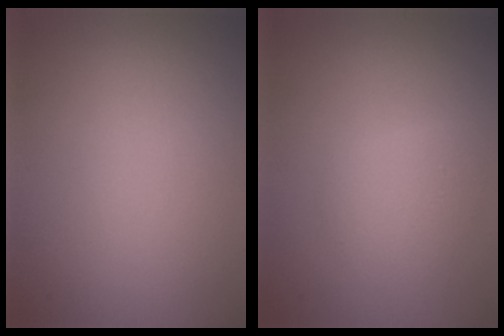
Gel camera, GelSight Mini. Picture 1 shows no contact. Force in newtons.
{"total": 1.9, "press": 1.9, "slide": 0.1}